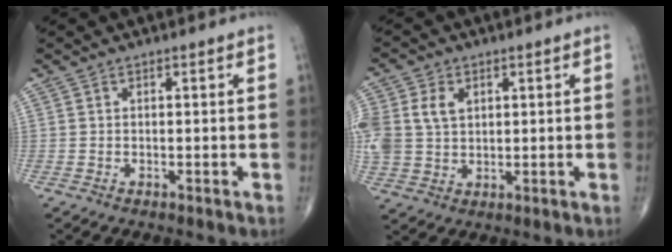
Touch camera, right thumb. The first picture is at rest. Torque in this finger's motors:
{"motor_torque": [0.15, 0.16, 0.87, 0.37, 0.30]}